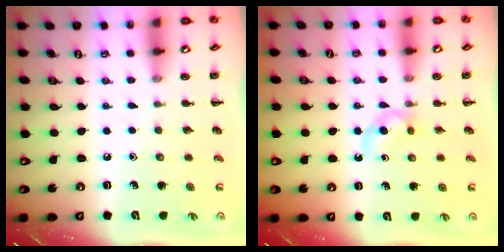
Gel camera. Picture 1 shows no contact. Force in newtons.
{"total": 3.6, "press": 3.3, "slide": 1.6}